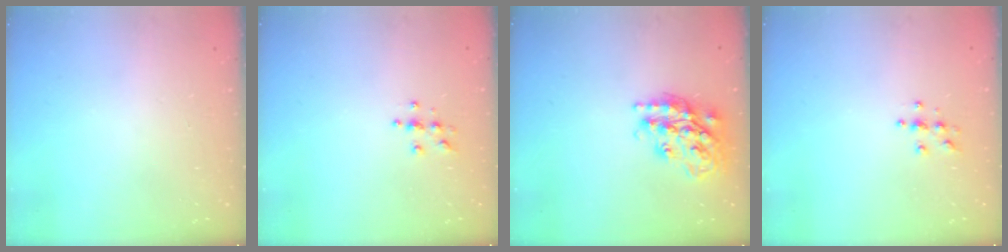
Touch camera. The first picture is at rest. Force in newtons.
{"total": 4.0, "press": 4.0, "slide": 0.4}
{"total": 20.4, "press": 20.3, "slide": 1.7}
{"total": 4.0, "press": 4.0, "slide": 0.4}